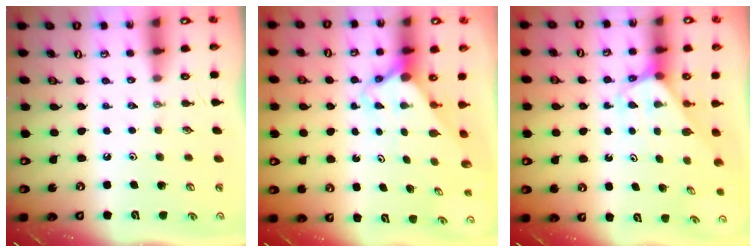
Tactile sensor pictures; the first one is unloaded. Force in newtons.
{"total": 2.8, "press": 2.8, "slide": 0.2}
{"total": 2.8, "press": 2.8, "slide": 0.1}